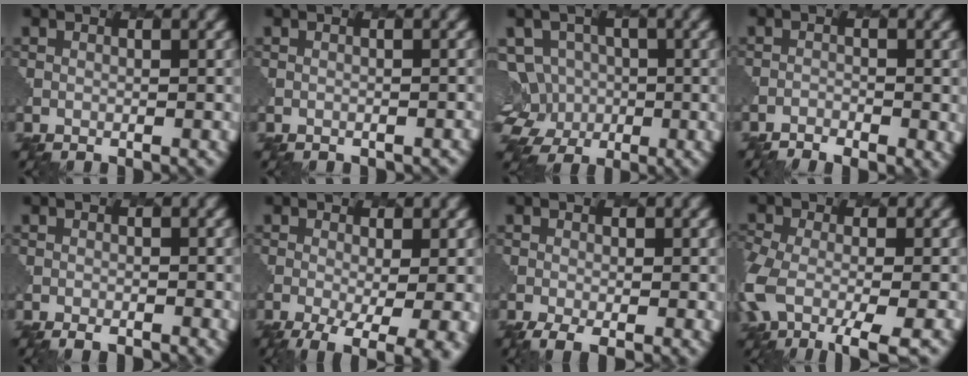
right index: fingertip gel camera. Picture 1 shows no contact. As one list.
[{"total": 1.2, "force": [-1.1, 0.4, -0.1], "torque": [0.008, -0.002, -0.007]}, {"total": 6.9, "force": [0.2, 6.4, 2.6], "torque": [-0.059, 0.023, -0.023]}, {"total": 2.8, "force": [-2.1, 1.1, 1.5], "torque": [-0.036, 0.000, -0.032]}, {"total": 2.0, "force": [-1.0, 1.1, 1.4], "torque": [-0.012, -0.001, -0.004]}, {"total": 8.3, "force": [-2.9, 3.5, 6.9], "torque": [-0.096, -0.020, -0.026]}, {"total": 3.4, "force": [-1.1, 1.4, 2.9], "torque": [-0.050, -0.007, -0.018]}, {"total": 7.8, "force": [-2.9, 3.7, 6.3], "torque": [-0.147, -0.018, -0.060]}]